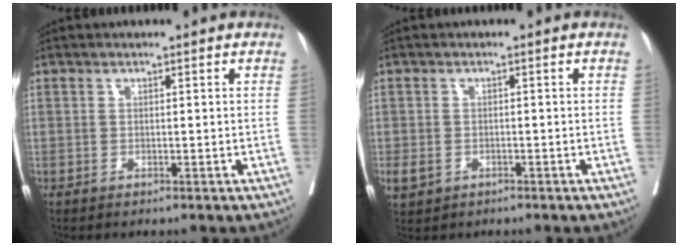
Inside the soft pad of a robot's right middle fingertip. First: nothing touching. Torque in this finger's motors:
{"motor_torque": [0.99, -1.14, 0.23, 0.05]}